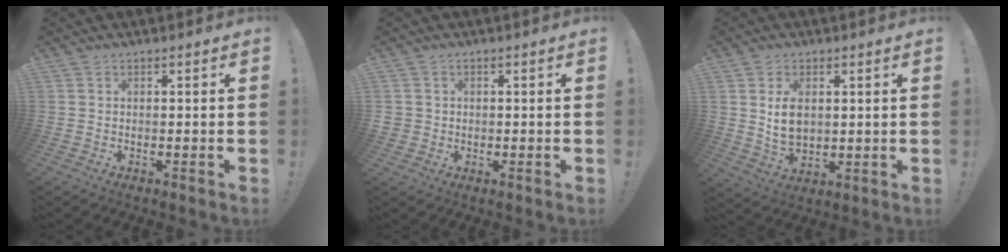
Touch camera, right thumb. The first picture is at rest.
{"total": 2.4, "force": [0.3, 2.3, 0.6], "torque": [-0.011, 0.002, 0.007]}
{"total": 8.0, "force": [2.1, 5.5, 5.4], "torque": [-0.089, -0.008, 0.036]}